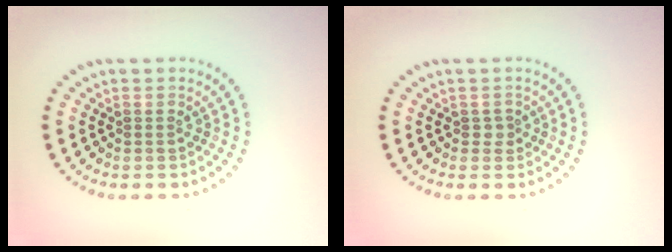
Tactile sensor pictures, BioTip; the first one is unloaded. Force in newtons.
{"total": 0.9, "press": 0.7, "slide": 0.6}